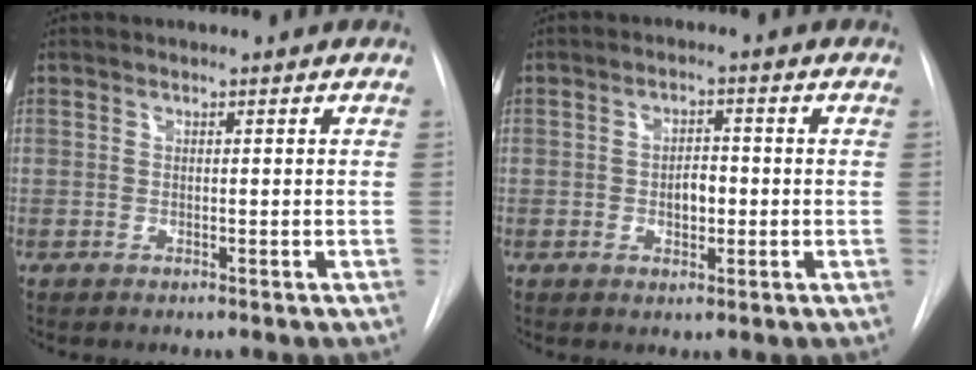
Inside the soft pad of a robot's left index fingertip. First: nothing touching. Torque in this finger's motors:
{"motor_torque": [0.17, 0.01, 0.11, 0.03]}